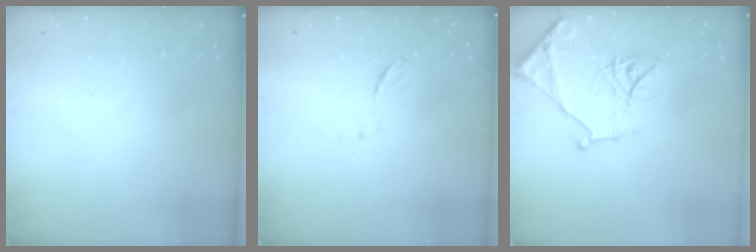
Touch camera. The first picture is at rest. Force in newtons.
{"total": 5.8, "press": 5.8, "slide": 0.7}
{"total": 15.2, "press": 15.2, "slide": 1.5}